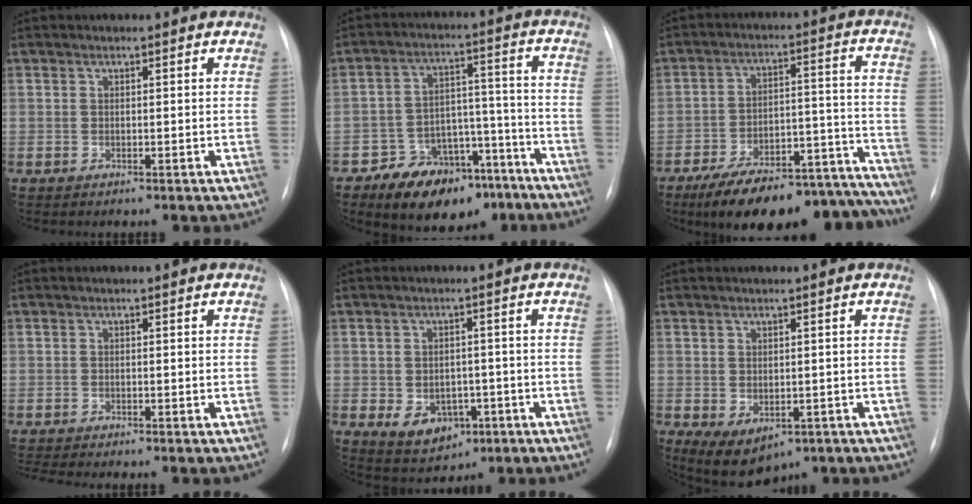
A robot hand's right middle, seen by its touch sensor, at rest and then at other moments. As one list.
[{"total": 13.6, "force": [-9.4, 7.5, 6.4], "torque": [-0.081, 0.043, -0.137]}, {"total": 22.5, "force": [-19.8, 6.0, 8.8], "torque": [-0.090, 0.040, -0.285]}, {"total": 2.7, "force": [-2.4, -0.7, 0.9], "torque": [-0.021, -0.011, -0.040]}, {"total": 6.3, "force": [-2.2, 4.8, 3.5], "torque": [-0.058, 0.008, -0.017]}, {"total": 6.5, "force": [-2.8, 3.9, 4.3], "torque": [-0.066, -0.006, -0.027]}]